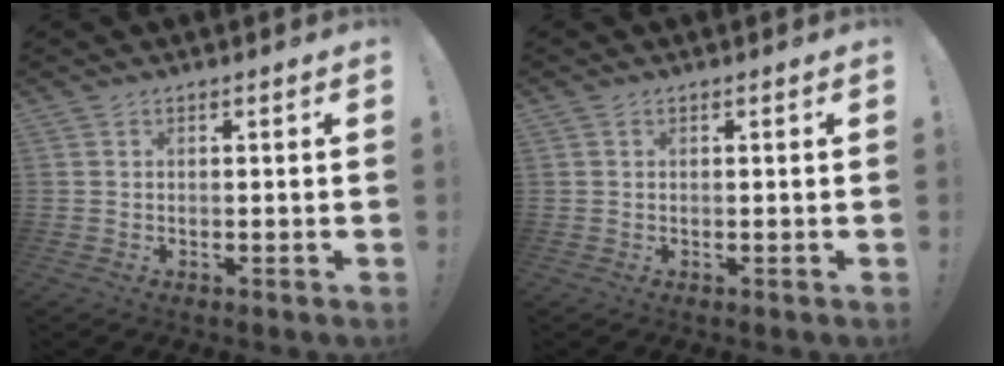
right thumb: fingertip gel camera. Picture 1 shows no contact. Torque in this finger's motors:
{"motor_torque": [-0.28, 0.51, 0.19, 0.08, 0.17]}